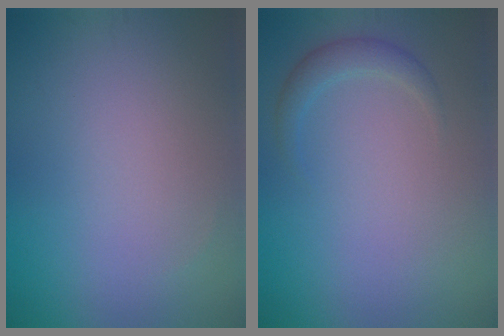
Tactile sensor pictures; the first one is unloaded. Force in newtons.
{"total": 1.6, "press": 1.6, "slide": 0.1}